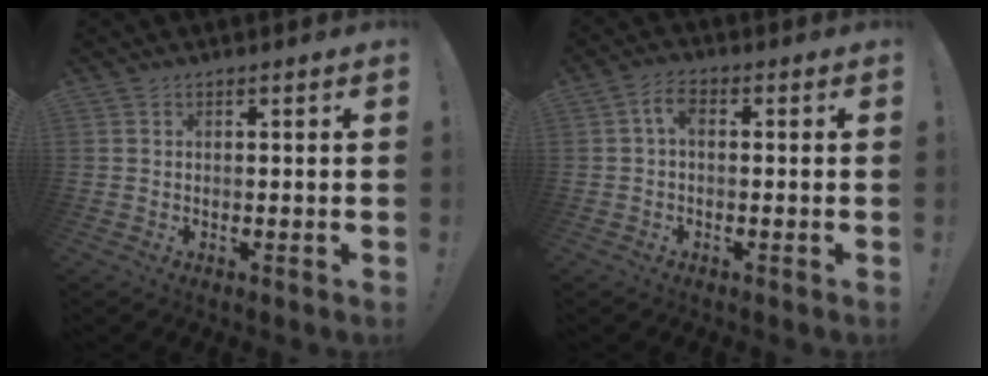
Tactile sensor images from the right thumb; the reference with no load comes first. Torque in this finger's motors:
{"motor_torque": [-0.02, 0.02, -0.04, 0.05, 0.02]}